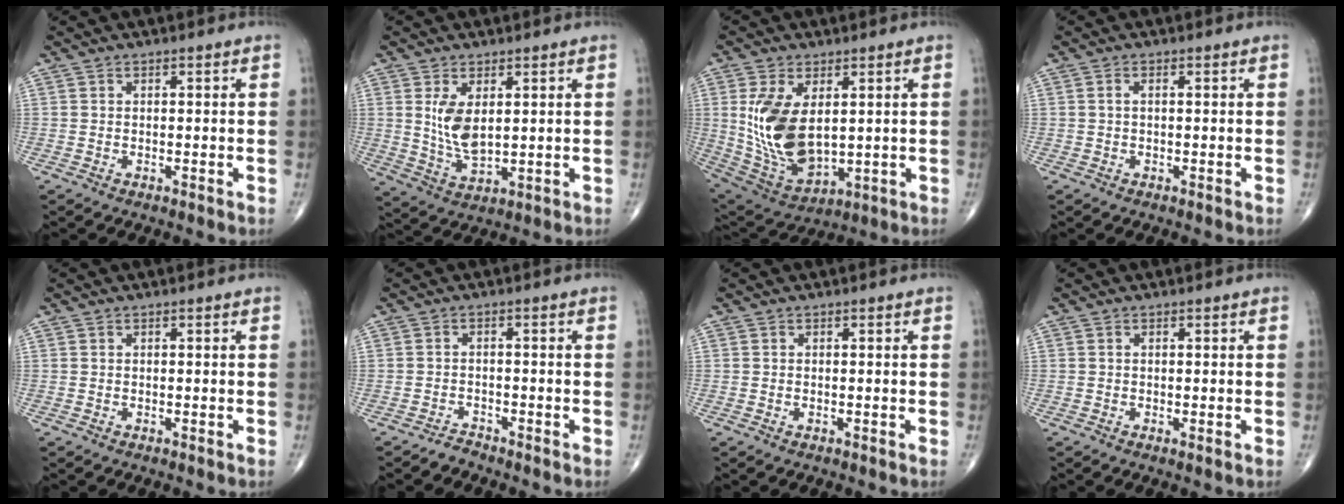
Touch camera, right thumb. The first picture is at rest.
{"total": 7.1, "force": [1.7, 3.5, 5.9], "torque": [-0.108, -0.018, 0.046]}
{"total": 14.9, "force": [2.3, 8.3, 12.1], "torque": [-0.224, -0.018, 0.067]}
{"total": 0.9, "force": [0.1, 0.3, 0.8], "torque": [-0.019, 0.003, 0.001]}
{"total": 0.0}
{"total": 1.6, "force": [-1.5, 0.2, -0.2], "torque": [0.006, 0.003, -0.030]}
{"total": 0.0}
{"total": 0.7, "force": [-0.1, 0.1, 0.7], "torque": [-0.014, -0.003, -0.002]}